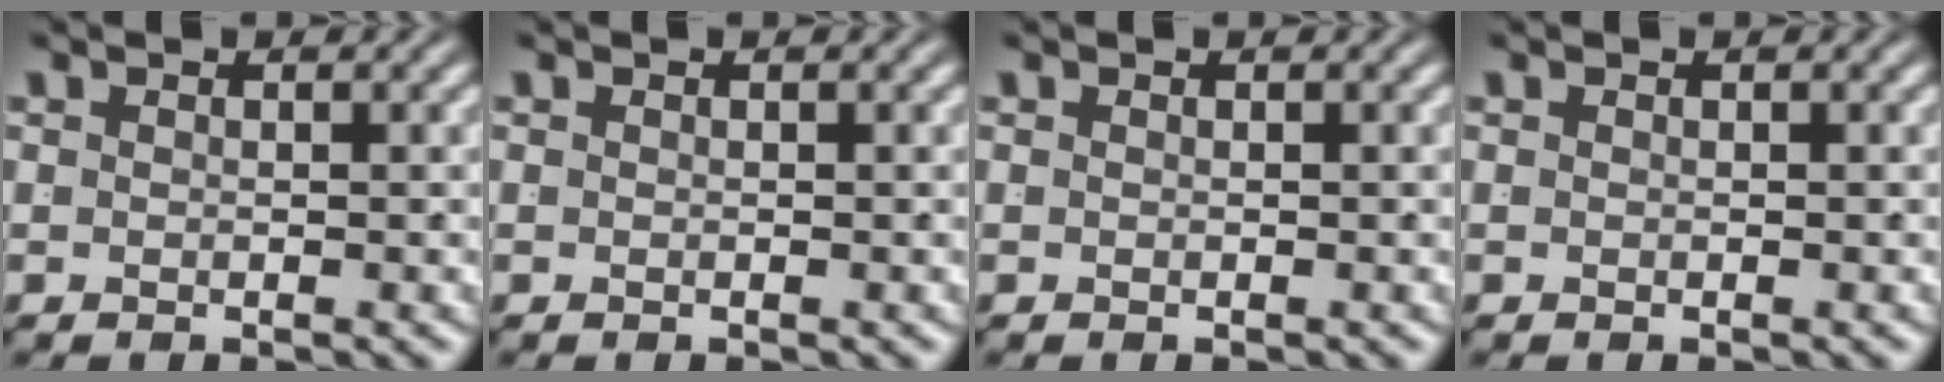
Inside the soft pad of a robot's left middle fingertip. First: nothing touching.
{"total": 0.0}
{"total": 0.0}
{"total": 0.0}